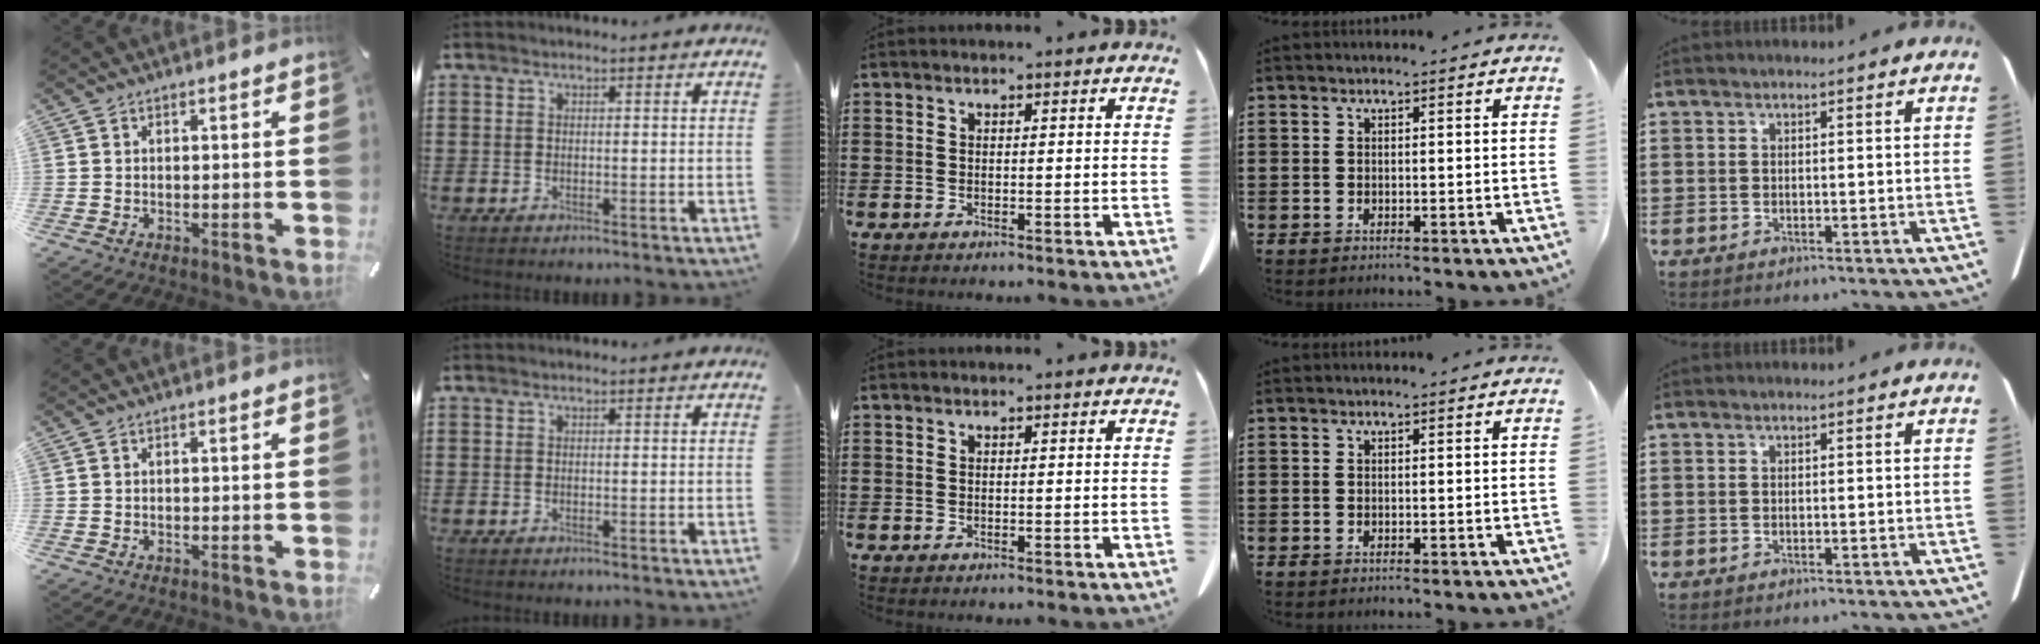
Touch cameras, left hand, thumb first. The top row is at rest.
{}